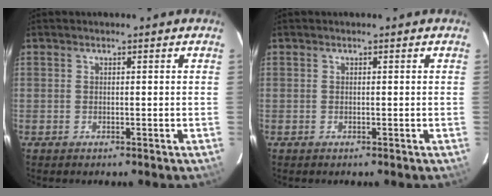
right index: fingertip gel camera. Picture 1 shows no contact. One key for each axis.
{"total": 0.0}